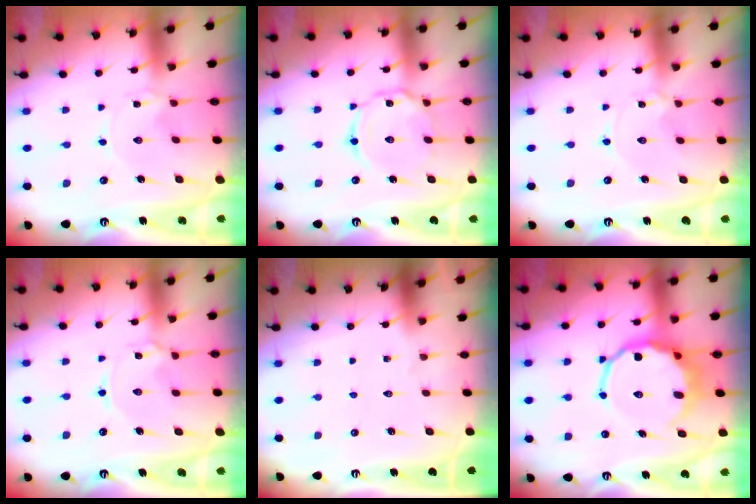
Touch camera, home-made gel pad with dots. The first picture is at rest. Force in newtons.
{"total": 8.0, "press": 8.0, "slide": 0.6}
{"total": 1.3, "press": 1.3, "slide": 0.2}
{"total": 2.4, "press": 2.4, "slide": 0.3}
{"total": 0.0}
{"total": 12.1, "press": 11.6, "slide": 3.4}